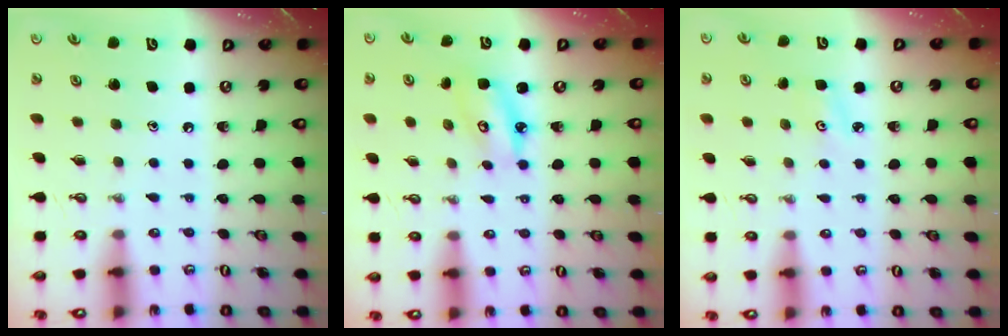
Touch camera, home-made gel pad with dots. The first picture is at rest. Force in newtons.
{"total": 5.3, "press": 5.3, "slide": 0.5}
{"total": 3.0, "press": 3.0, "slide": 0.4}